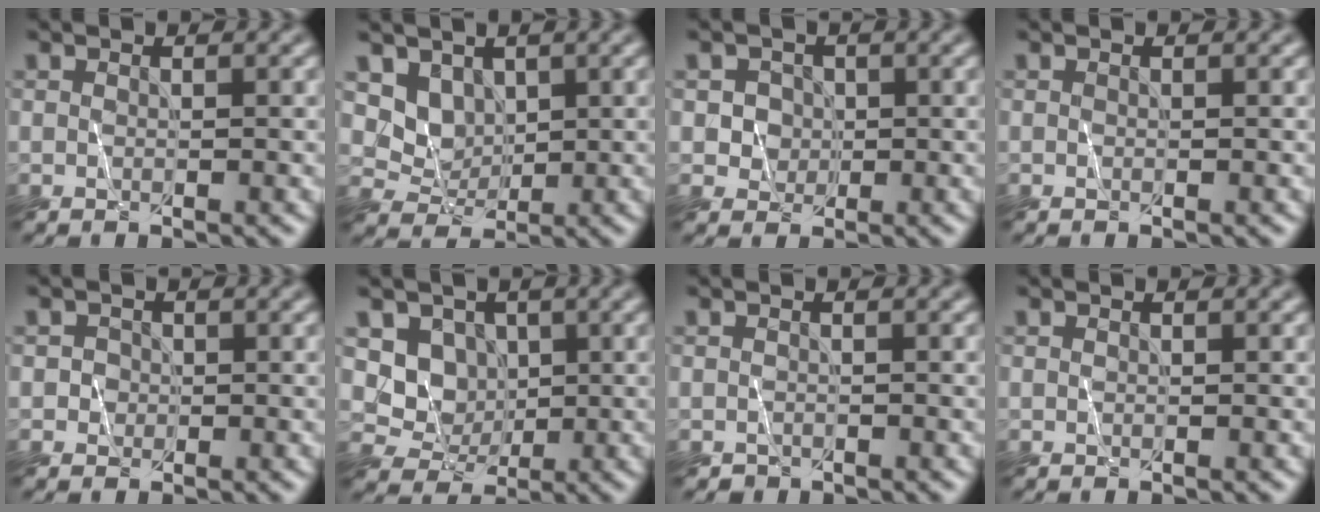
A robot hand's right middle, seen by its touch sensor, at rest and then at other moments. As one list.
[{"total": 2.4, "force": [1.6, 1.8, 0.3], "torque": [-0.004, -0.009, 0.025]}, {"total": 1.9, "force": [0.3, 1.9, 0.3], "torque": [0.008, 0.010, 0.000]}, {"total": 0.0}, {"total": 1.3, "force": [-0.2, 1.3, 0.0], "torque": [0.012, 0.008, -0.007]}, {"total": 2.6, "force": [0.9, 2.4, 0.4], "torque": [-0.002, -0.006, 0.006]}, {"total": 0.7, "force": [-0.4, 0.5, 0.1], "torque": [0.000, -0.004, -0.008]}, {"total": 0.0}]